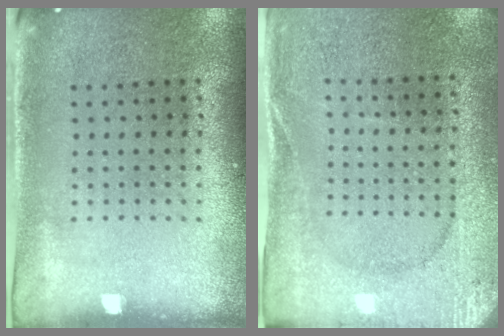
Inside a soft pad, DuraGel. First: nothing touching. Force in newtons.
{"total": 2.7, "press": 2.6, "slide": 0.4}